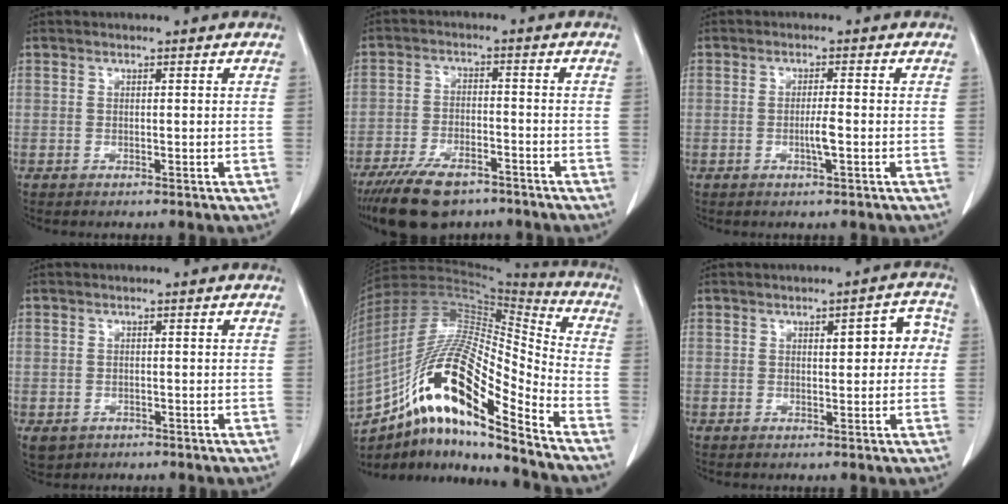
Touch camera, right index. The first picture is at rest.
{"total": 10.8, "force": [-8.1, 4.1, 5.9], "torque": [-0.107, -0.013, -0.135]}
{"total": 2.5, "force": [-0.7, -0.2, 2.4], "torque": [-0.046, -0.003, -0.012]}
{"total": 3.5, "force": [-1.9, 2.8, 1.0], "torque": [-0.015, -0.002, -0.024]}
{"total": 23.2, "force": [-13.9, 3.5, 18.3], "torque": [-0.358, -0.006, -0.247]}
{"total": 4.7, "force": [0.7, 1.8, 4.3], "torque": [-0.046, 0.022, 0.008]}